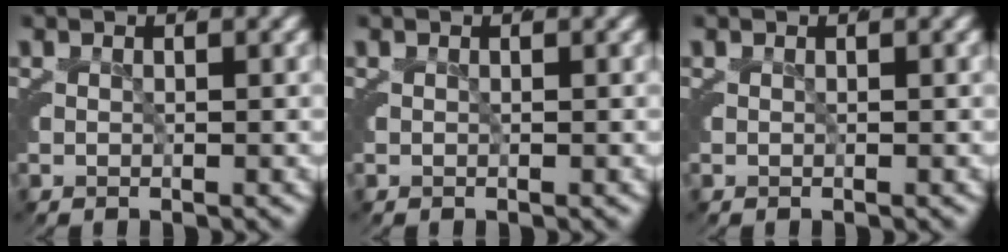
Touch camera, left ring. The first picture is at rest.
{"total": 0.0}
{"total": 0.0}